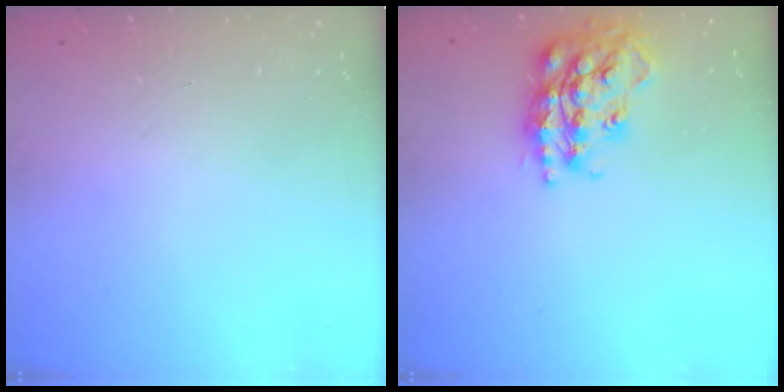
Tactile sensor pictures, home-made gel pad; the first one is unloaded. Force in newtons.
{"total": 19.5, "press": 19.4, "slide": 1.3}